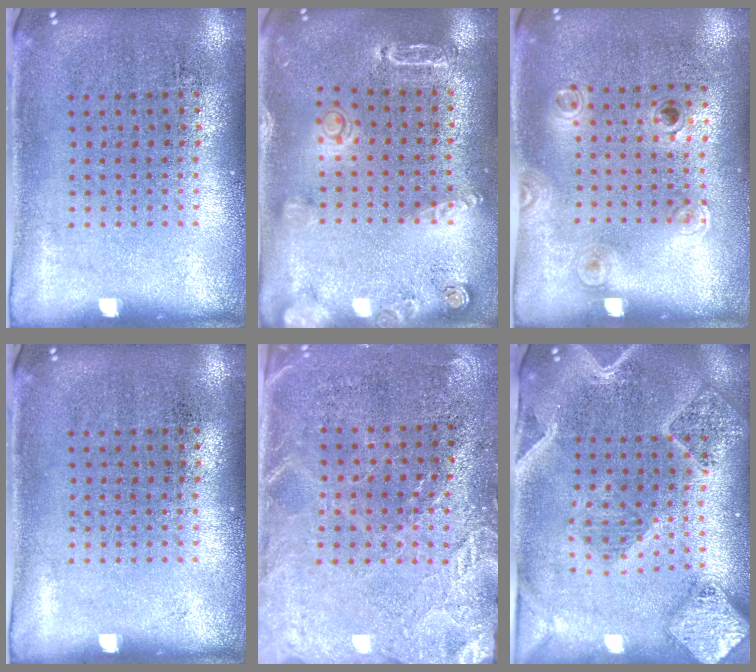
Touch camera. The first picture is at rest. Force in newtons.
{"total": 1.8, "press": 1.8, "slide": 0.1}
{"total": 1.1, "press": 0.8, "slide": 0.8}
{"total": 0.0}
{"total": 2.9, "press": 2.7, "slide": 1.0}
{"total": 2.9, "press": 2.5, "slide": 1.4}